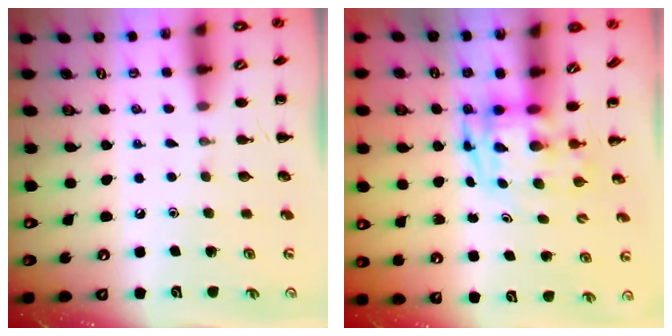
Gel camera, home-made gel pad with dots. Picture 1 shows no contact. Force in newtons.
{"total": 3.5, "press": 3.4, "slide": 0.7}